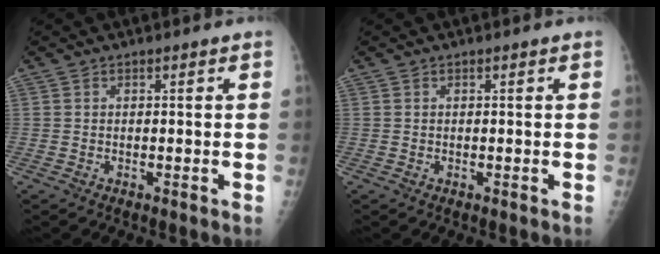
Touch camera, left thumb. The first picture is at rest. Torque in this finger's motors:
{"motor_torque": [-0.13, 0.06, 0.11, 0.11, 0.00]}